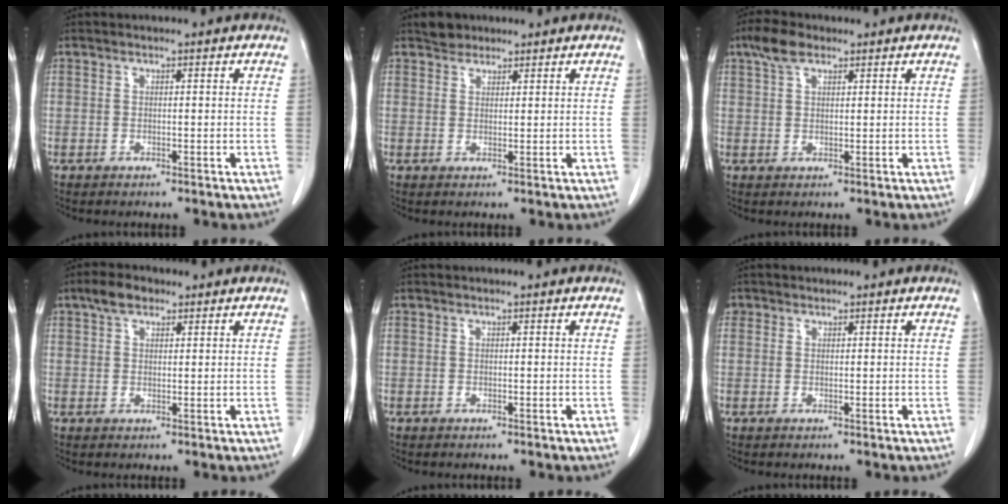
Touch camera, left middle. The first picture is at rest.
{"total": 2.2, "force": [1.9, 1.1, 0.3], "torque": [-0.007, 0.004, 0.031]}
{"total": 4.0, "force": [2.6, 1.8, 2.4], "torque": [-0.056, 0.015, 0.053]}
{"total": 4.0, "force": [2.6, 1.5, 2.6], "torque": [-0.059, 0.013, 0.051]}
{"total": 0.0}
{"total": 1.2, "force": [0.8, 0.9, 0.1], "torque": [0.005, 0.008, 0.014]}